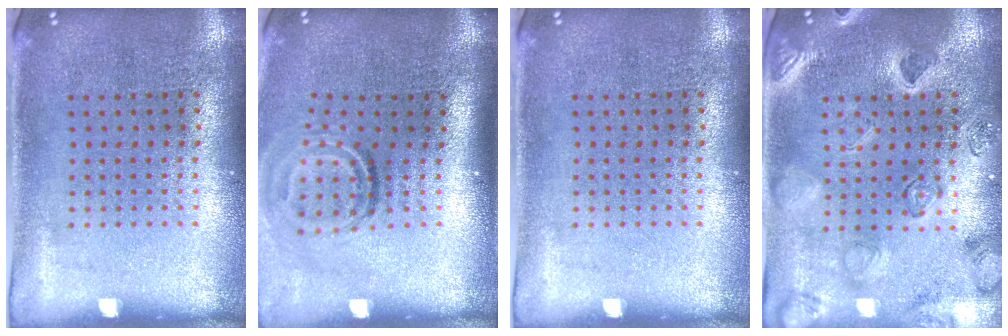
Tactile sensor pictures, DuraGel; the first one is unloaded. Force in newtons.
{"total": 1.9, "press": 1.1, "slide": 1.5}
{"total": 0.0}
{"total": 2.5, "press": 2.5, "slide": 0.5}